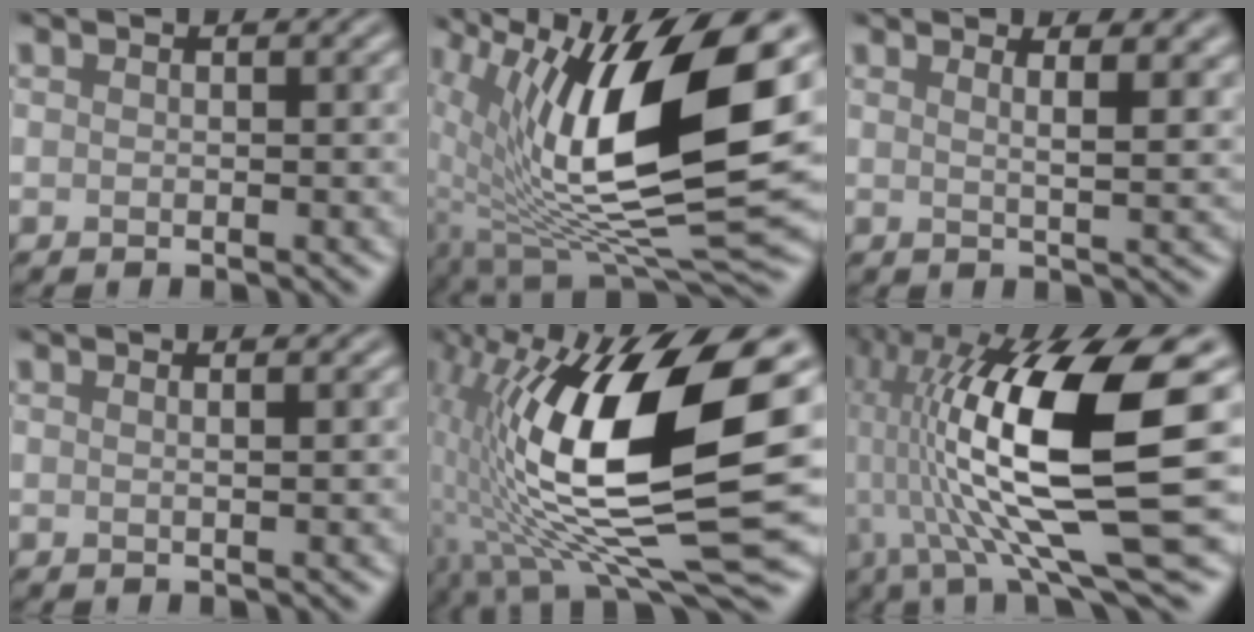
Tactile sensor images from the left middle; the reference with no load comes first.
{"total": 16.4, "force": [2.5, 6.0, 15.0], "torque": [-0.279, -0.009, 0.048]}
{"total": 5.0, "force": [2.4, 1.6, 4.0], "torque": [-0.042, 0.020, 0.016]}
{"total": 1.4, "force": [0.5, 0.7, 1.2], "torque": [-0.007, 0.006, -0.011]}
{"total": 16.7, "force": [0.6, 6.0, 15.5], "torque": [-0.287, 0.007, 0.008]}
{"total": 16.1, "force": [1.5, 4.5, 15.4], "torque": [-0.299, 0.006, 0.034]}